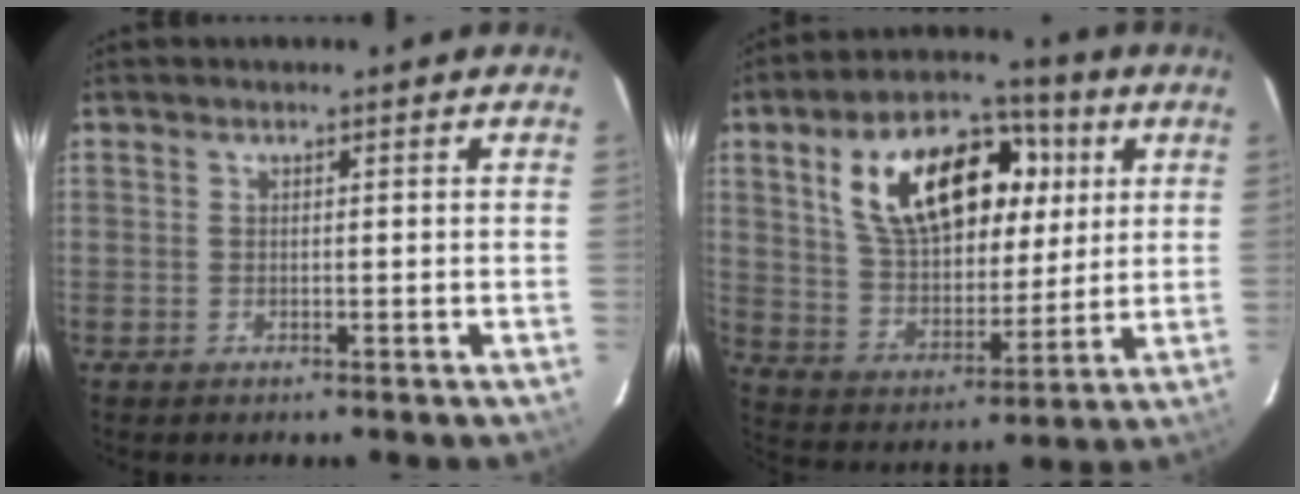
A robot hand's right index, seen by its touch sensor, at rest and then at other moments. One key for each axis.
{"total": 20.9, "fx": 7.2, "fy": 11.6, "fz": 15.9, "tx": -0.293, "ty": 0.035, "tz": 0.131}